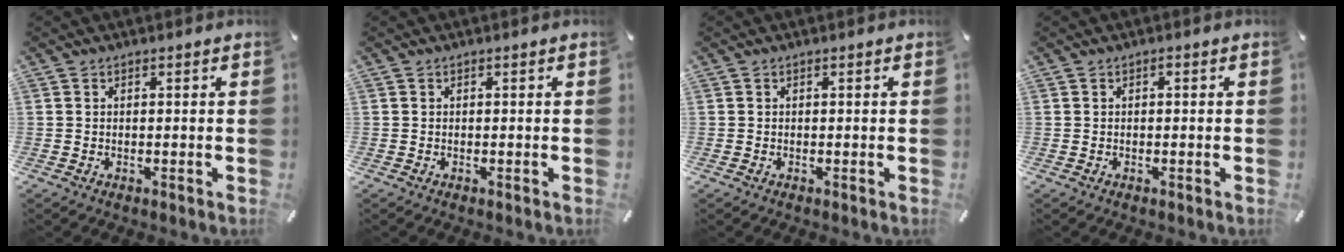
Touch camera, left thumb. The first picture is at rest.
{"total": 0.0}
{"total": 0.0}
{"total": 0.0}